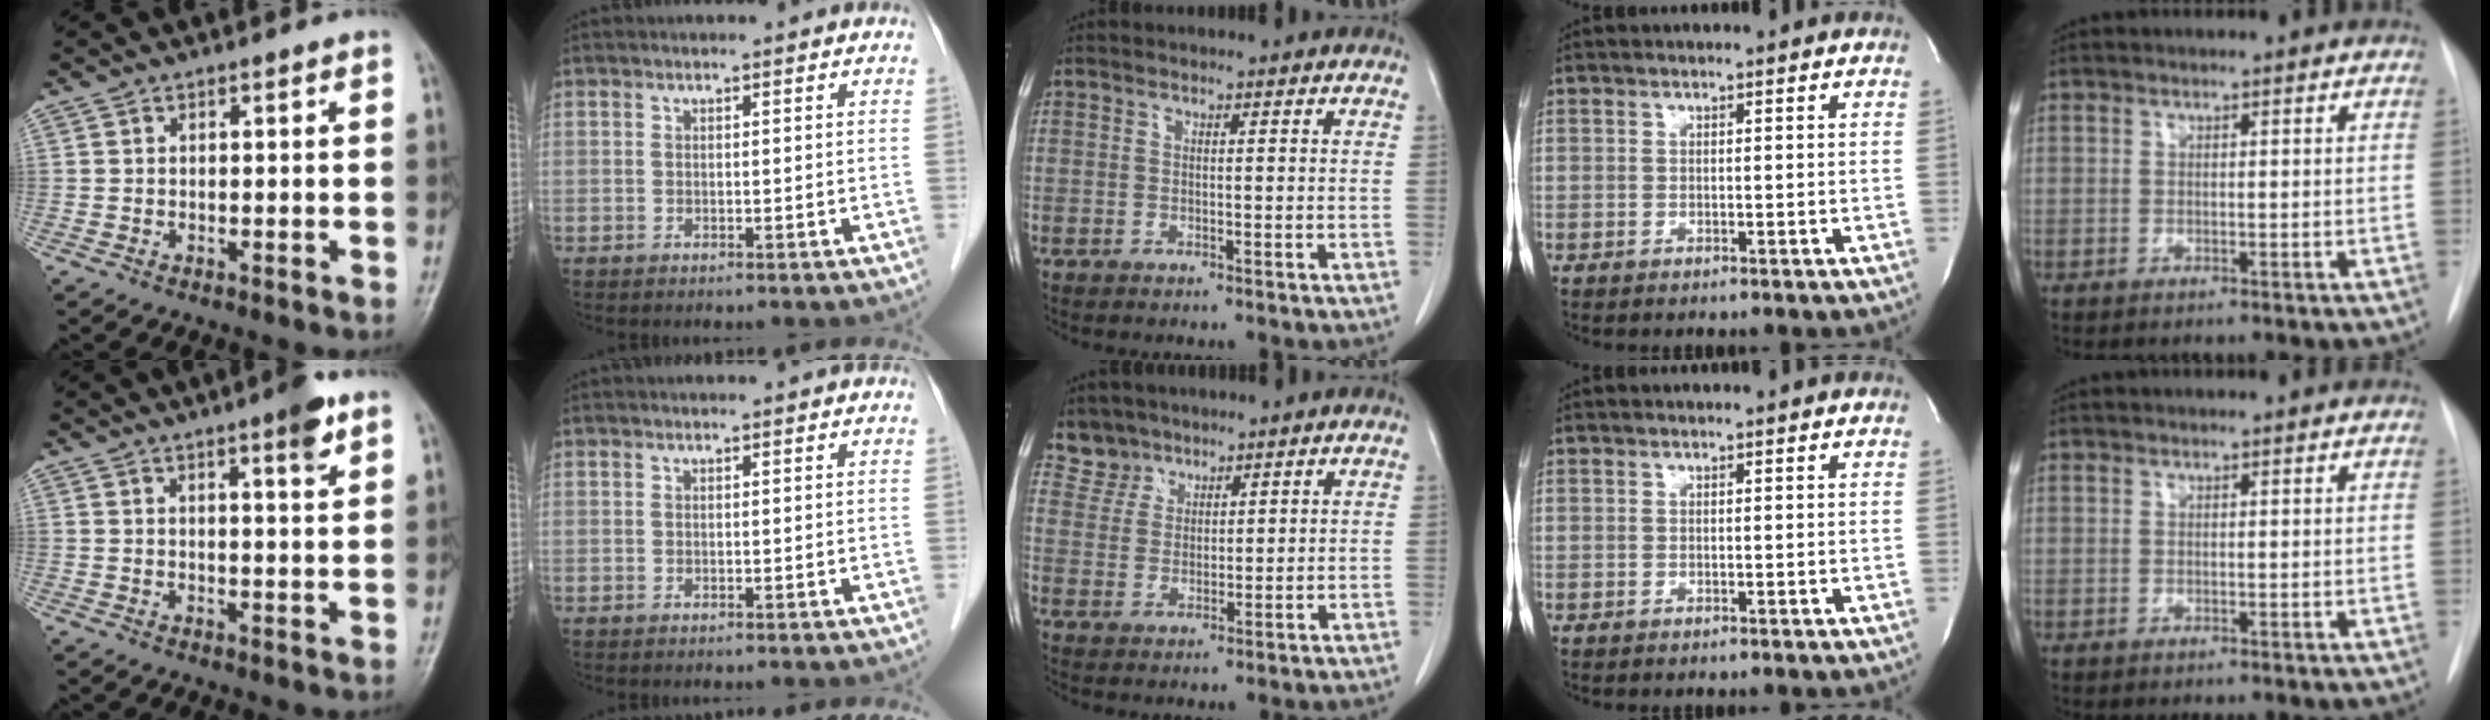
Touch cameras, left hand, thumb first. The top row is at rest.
{"thumb": {"total": 5.1, "force": [3.1, 0.7, 4.0], "torque": [-0.052, -0.017, 0.041]}, "middle": {"total": 4.1, "force": [3.4, 2.2, -0.6], "torque": [0.021, 0.001, 0.064]}}